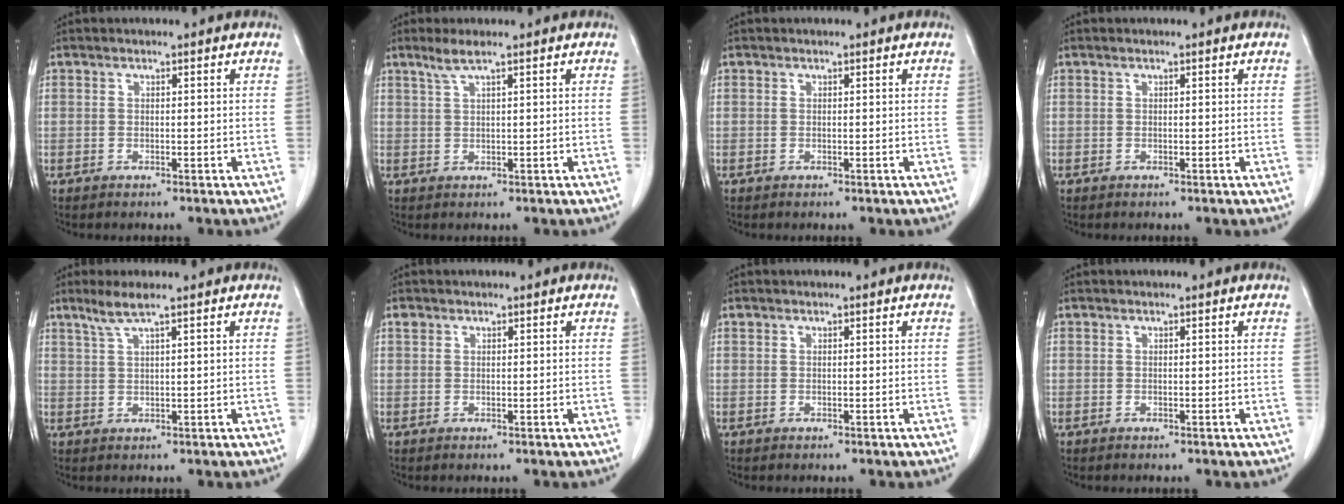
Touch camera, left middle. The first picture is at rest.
{"total": 2.4, "force": [1.6, -0.1, 1.8], "torque": [-0.045, 0.005, 0.037]}
{"total": 0.0}
{"total": 0.0}
{"total": 3.3, "force": [2.3, -0.2, 2.3], "torque": [-0.058, 0.003, 0.051]}
{"total": 0.7, "force": [0.5, 0.5, 0.2], "torque": [-0.002, 0.007, 0.008]}
{"total": 0.0}
{"total": 0.0}